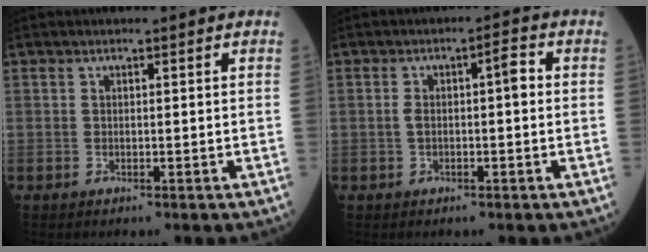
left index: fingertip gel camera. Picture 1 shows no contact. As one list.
[{"total": 3.9, "force": [-0.1, 1.0, 3.8], "torque": [-0.072, 0.018, -0.001]}]